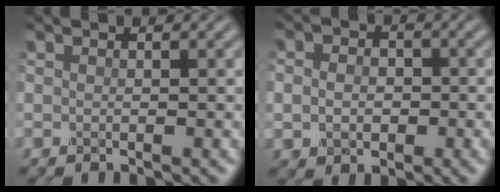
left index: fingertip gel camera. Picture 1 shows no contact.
{"total": 2.8, "force": [-0.2, 2.3, 1.6], "torque": [-0.022, 0.006, -0.015]}